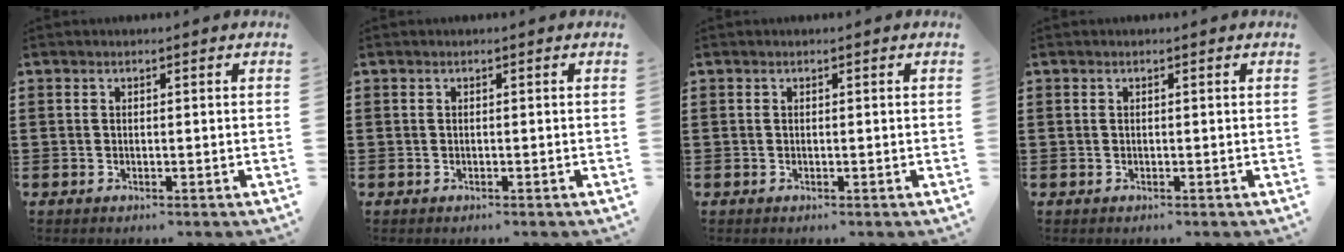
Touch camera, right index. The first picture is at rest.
{"total": 0.0}
{"total": 0.0}
{"total": 0.0}